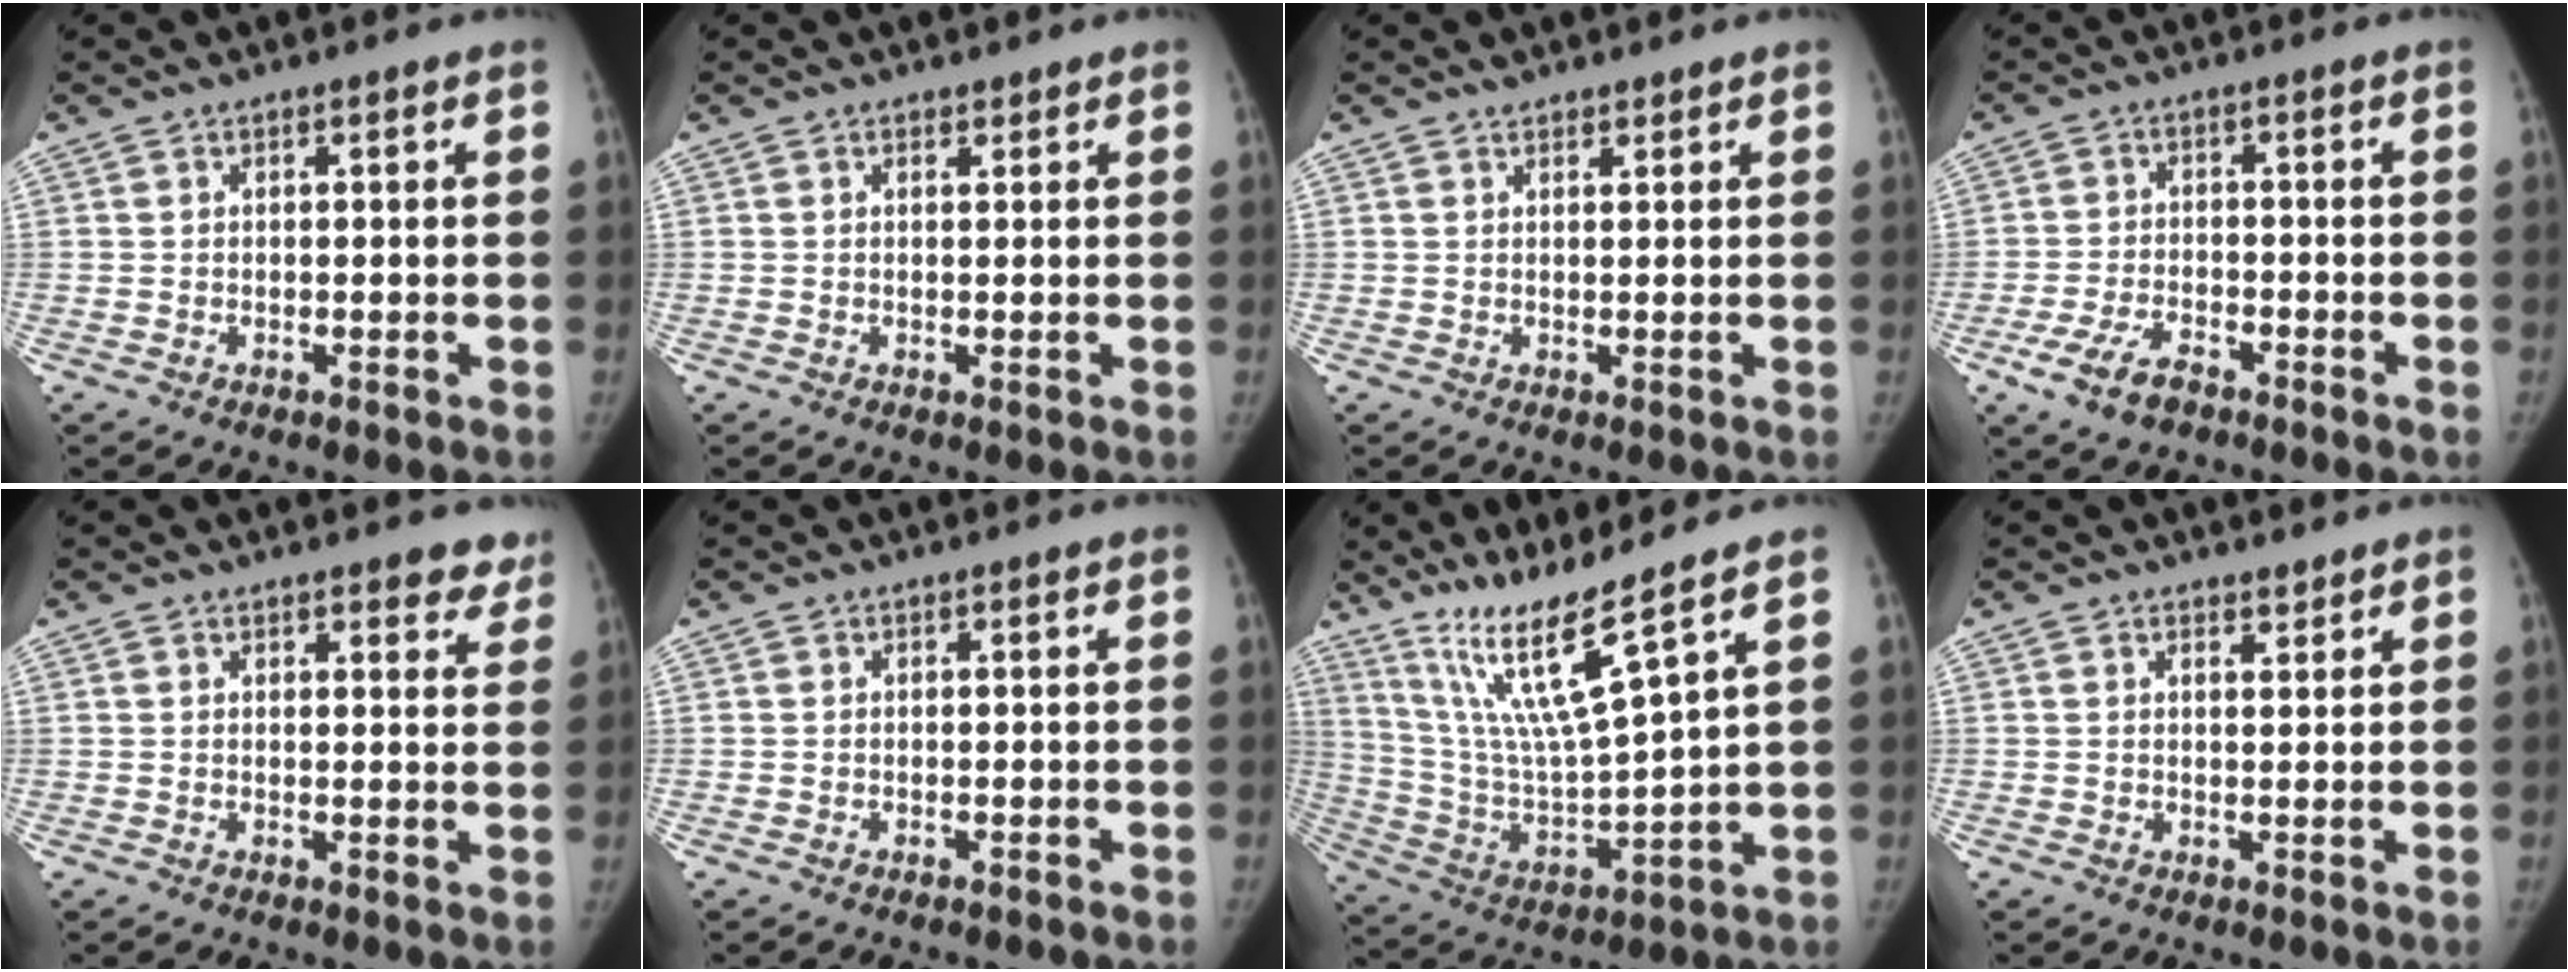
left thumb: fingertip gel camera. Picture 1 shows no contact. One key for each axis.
{"total": 0.8, "fx": 0.7, "fy": 0.4, "fz": 0.2, "tx": -0.003, "ty": -0.006, "tz": 0.010}
{"total": 1.6, "fx": 1.4, "fy": 0.7, "fz": 0.4, "tx": 0.003, "ty": -0.008, "tz": 0.022}
{"total": 6.7, "fx": -4.0, "fy": 3.5, "fz": 4.0, "tx": -0.086, "ty": 0.012, "tz": -0.073}
{"total": 5.1, "fx": 4.3, "fy": 2.1, "fz": 1.9, "tx": 0.015, "ty": -0.018, "tz": 0.041}
{"total": 0.0}
{"total": 14.0, "fx": 10.1, "fy": -0.7, "fz": 9.7, "tx": -0.179, "ty": -0.068, "tz": 0.206}
{"total": 1.6, "fx": 1.4, "fy": 0.7, "fz": 0.4, "tx": 0.004, "ty": -0.011, "tz": 0.020}